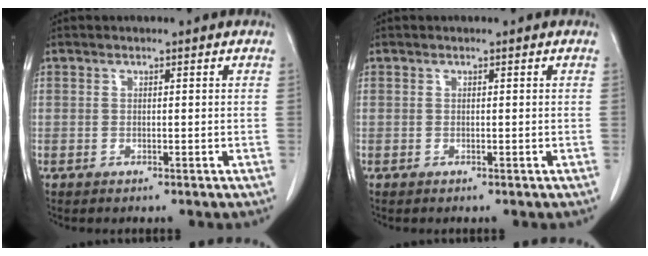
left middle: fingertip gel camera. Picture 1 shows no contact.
{"total": 0.0}